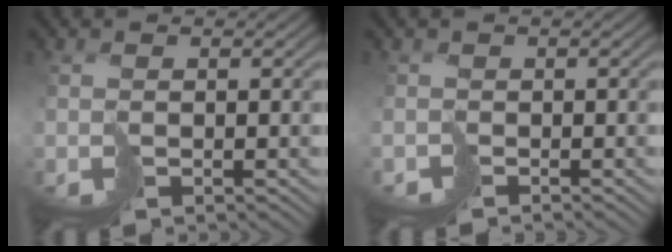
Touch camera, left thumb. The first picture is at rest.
{"total": 1.5, "force": [-1.1, 0.8, -0.7], "torque": [0.022, -0.007, -0.031]}